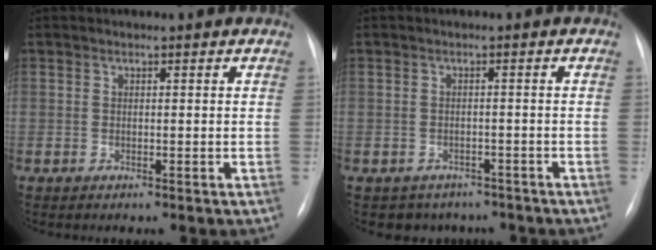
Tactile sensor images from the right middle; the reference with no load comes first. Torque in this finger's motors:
{"motor_torque": [0.02, -0.06, 0.01, 0.01]}